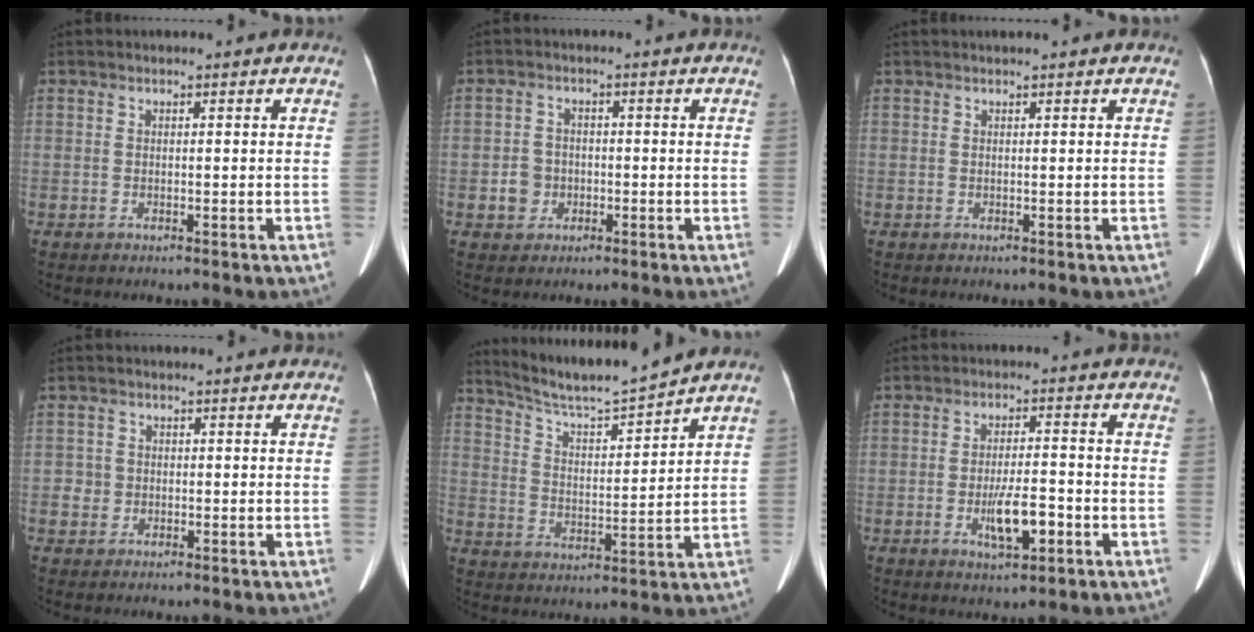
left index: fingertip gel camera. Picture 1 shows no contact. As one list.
[{"total": 3.3, "force": [-1.0, 3.0, 0.9], "torque": [-0.017, 0.008, -0.013]}, {"total": 0.7, "force": [0.6, -0.1, 0.2], "torque": [-0.007, 0.013, 0.015]}, {"total": 1.7, "force": [-0.3, 1.7, 0.0], "torque": [0.004, 0.004, -0.006]}, {"total": 10.1, "force": [9.6, -1.3, 2.8], "torque": [-0.058, -0.007, 0.176]}, {"total": 5.8, "force": [-2.2, 1.6, 5.1], "torque": [-0.094, -0.004, -0.036]}]